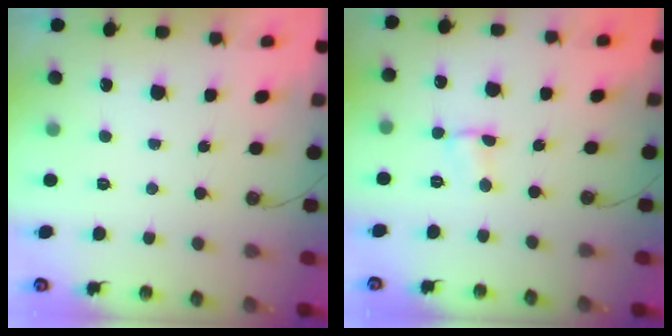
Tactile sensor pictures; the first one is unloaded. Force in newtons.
{"total": 3.0, "press": 1.2, "slide": 2.7}